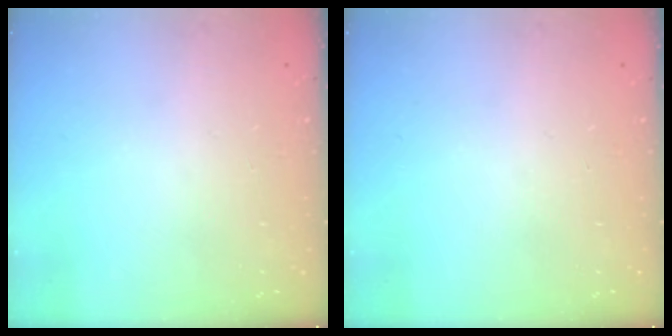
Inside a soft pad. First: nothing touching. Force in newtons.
{"total": 0.0}